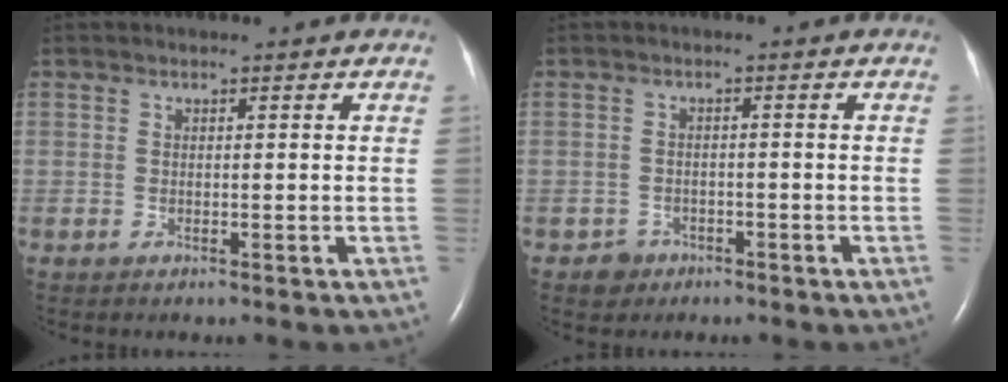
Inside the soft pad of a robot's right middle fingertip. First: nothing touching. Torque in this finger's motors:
{"motor_torque": [0.32, -0.26, 0.04, 0.01]}